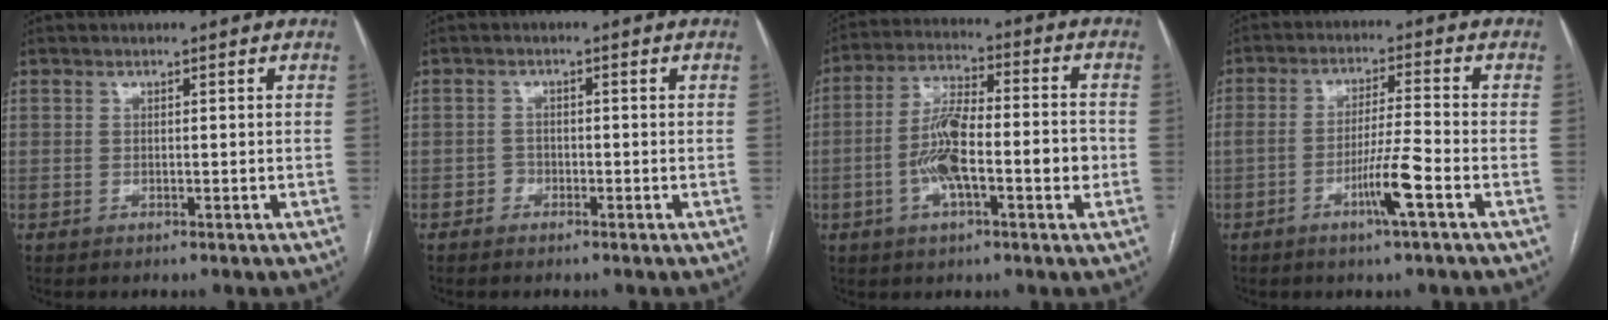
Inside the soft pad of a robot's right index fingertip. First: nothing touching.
{"total": 1.3, "force": [-0.8, 0.9, 0.2], "torque": [0.003, 0.006, -0.019]}
{"total": 11.7, "force": [-2.6, 3.2, 10.9], "torque": [-0.202, 0.024, -0.045]}
{"total": 6.8, "force": [-3.2, -0.5, 6.0], "torque": [-0.115, -0.002, -0.059]}